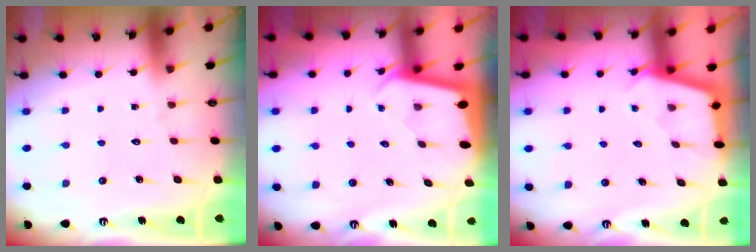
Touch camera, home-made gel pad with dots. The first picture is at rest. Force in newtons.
{"total": 1.9, "press": 1.9, "slide": 0.1}
{"total": 2.5, "press": 2.5, "slide": 0.1}